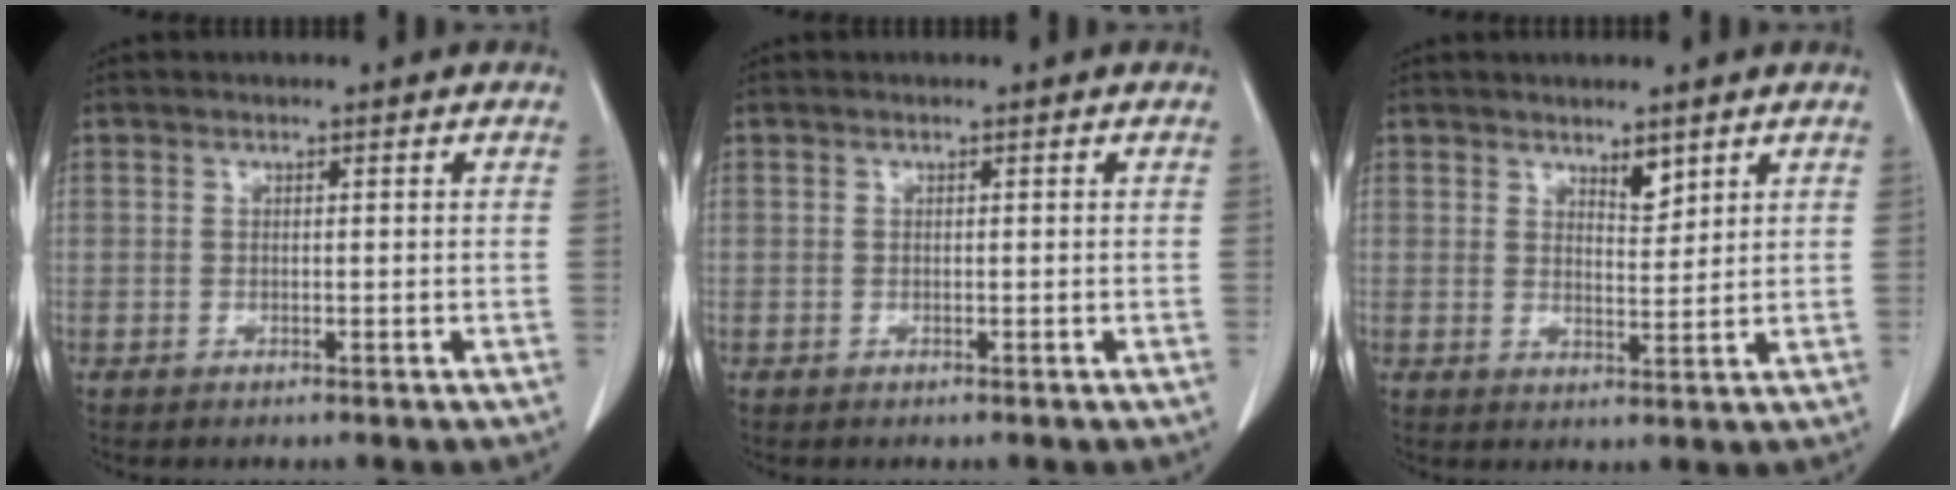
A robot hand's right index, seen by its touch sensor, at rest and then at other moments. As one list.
[{"total": 0.0}, {"total": 2.9, "force": [2.2, 0.9, 1.8], "torque": [-0.030, -0.008, 0.040]}]